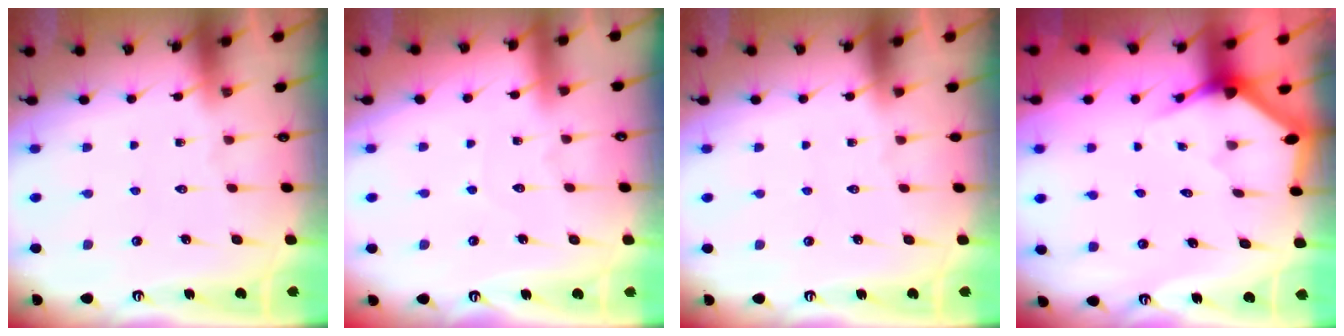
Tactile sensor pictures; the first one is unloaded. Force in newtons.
{"total": 2.5, "press": 2.5, "slide": 0.3}
{"total": 0.0}
{"total": 3.4, "press": 3.4, "slide": 0.2}